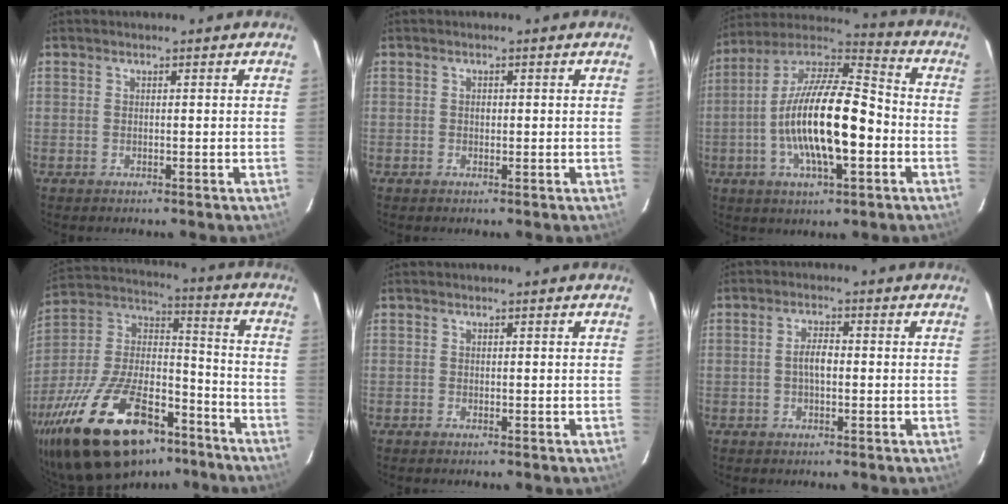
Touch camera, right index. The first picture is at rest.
{"total": 0.7, "force": [0.0, 0.6, 0.3], "torque": [-0.004, 0.003, 0.000]}
{"total": 19.5, "force": [-3.9, 6.2, 18.0], "torque": [-0.332, 0.002, -0.077]}
{"total": 29.7, "force": [-19.1, 13.2, 18.6], "torque": [-0.366, -0.004, -0.304]}
{"total": 0.0}
{"total": 3.0, "force": [-0.4, 1.2, 2.8], "torque": [-0.053, 0.007, -0.007]}